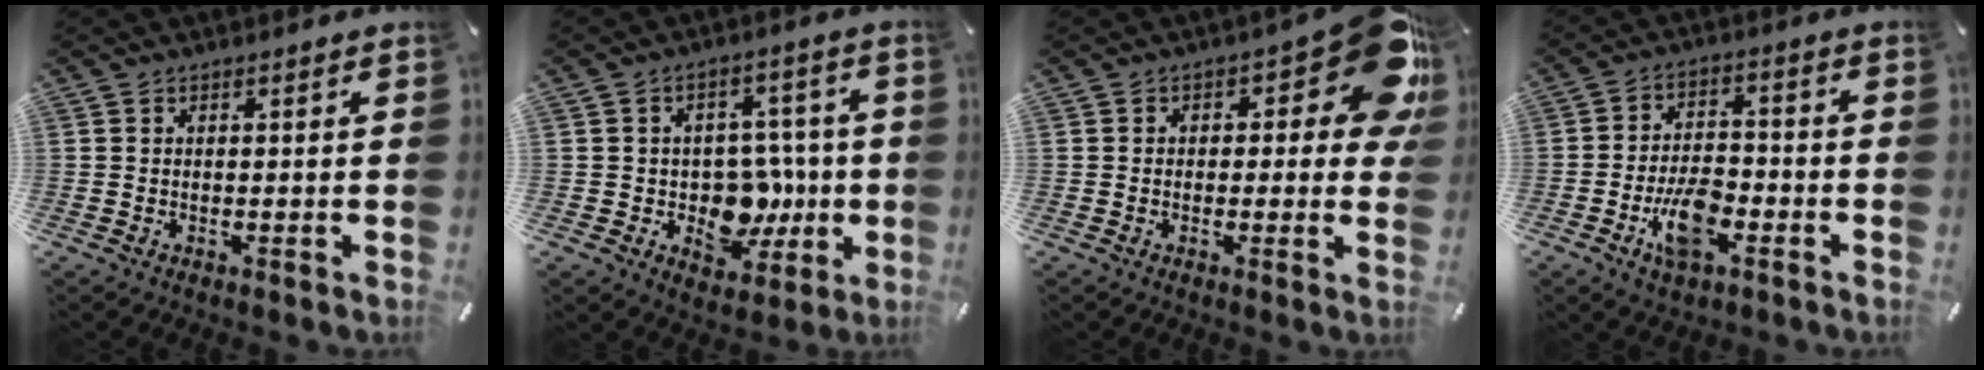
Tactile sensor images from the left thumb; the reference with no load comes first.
{"total": 11.3, "force": [-1.6, 9.5, 6.0], "torque": [-0.066, 0.011, -0.016]}
{"total": 13.4, "force": [4.8, 5.9, 11.1], "torque": [-0.133, -0.036, 0.082]}
{"total": 10.3, "force": [-4.7, 5.4, 7.4], "torque": [-0.145, 0.019, -0.081]}